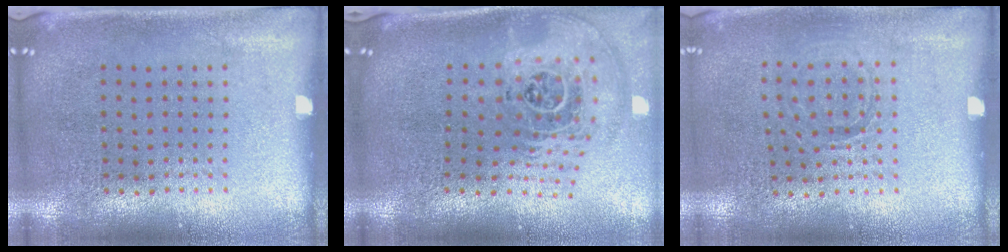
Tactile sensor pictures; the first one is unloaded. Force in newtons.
{"total": 2.7, "press": 1.8, "slide": 2.0}
{"total": 0.9, "press": 0.9, "slide": 0.1}